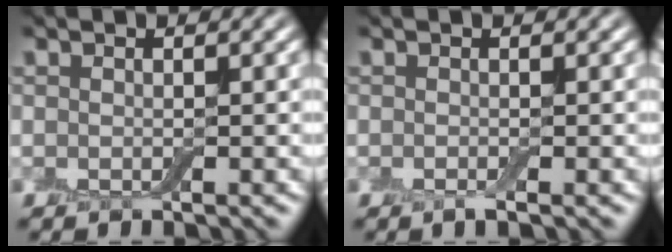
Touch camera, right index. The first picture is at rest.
{"total": 0.8, "force": [-0.4, 0.1, 0.7], "torque": [-0.013, -0.004, -0.007]}